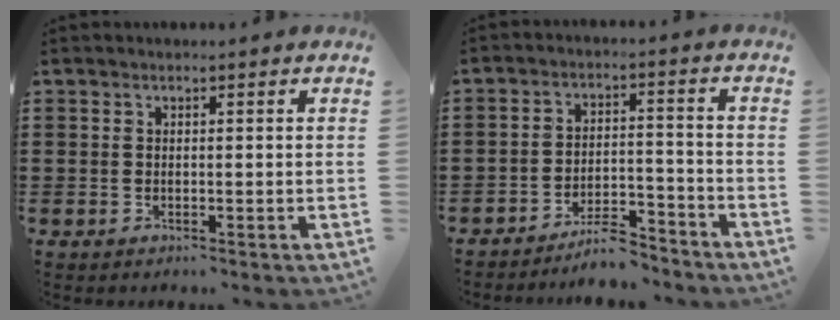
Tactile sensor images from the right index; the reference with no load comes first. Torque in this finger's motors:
{"motor_torque": [0.09, -0.10, 0.18, 0.02]}